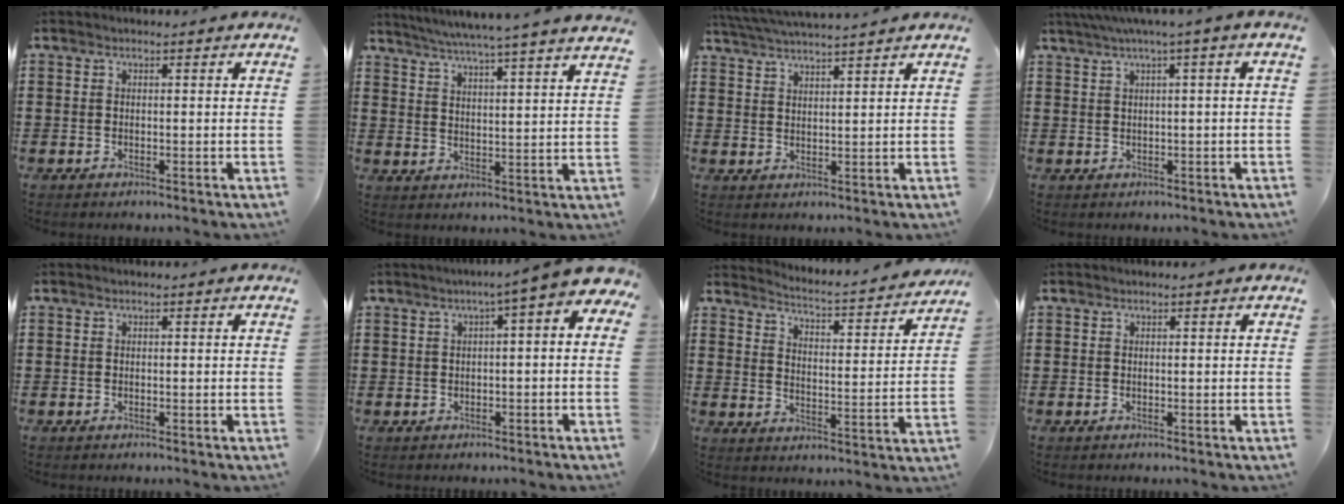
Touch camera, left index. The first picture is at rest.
{"total": 5.2, "force": [4.8, -1.2, 1.6], "torque": [-0.048, -0.033, 0.080]}
{"total": 3.7, "force": [3.5, -0.6, 0.7], "torque": [-0.027, -0.015, 0.064]}
{"total": 2.0, "force": [0.3, 0.1, 2.0], "torque": [-0.037, -0.002, 0.004]}
{"total": 0.0}
{"total": 3.0, "force": [0.6, 0.3, 2.9], "torque": [-0.058, -0.008, 0.003]}
{"total": 3.0, "force": [2.9, -0.5, 0.5], "torque": [-0.031, -0.036, 0.038]}
{"total": 0.0}